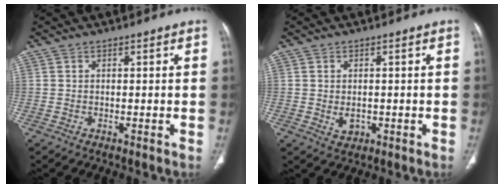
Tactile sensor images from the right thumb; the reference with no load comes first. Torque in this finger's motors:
{"motor_torque": [-0.66, -0.19, -0.26, 0.26, 0.09]}